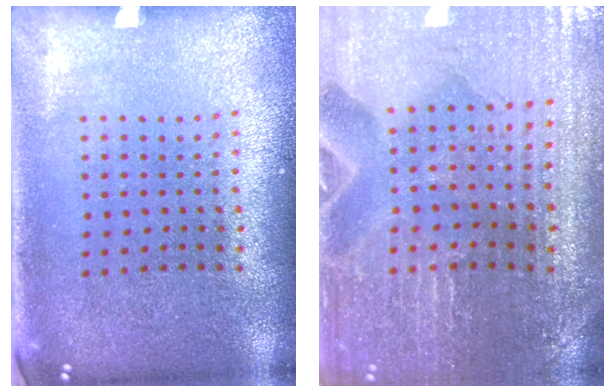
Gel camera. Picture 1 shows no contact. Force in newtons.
{"total": 1.5, "press": 1.4, "slide": 0.2}